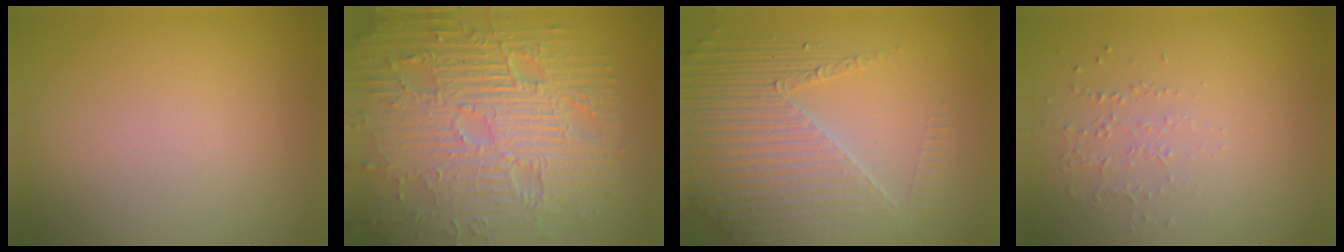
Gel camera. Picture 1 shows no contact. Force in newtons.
{"total": 12.2, "press": 7.8, "slide": 9.4}
{"total": 6.7, "press": 5.0, "slide": 4.5}
{"total": 1.0, "press": 0.6, "slide": 0.8}